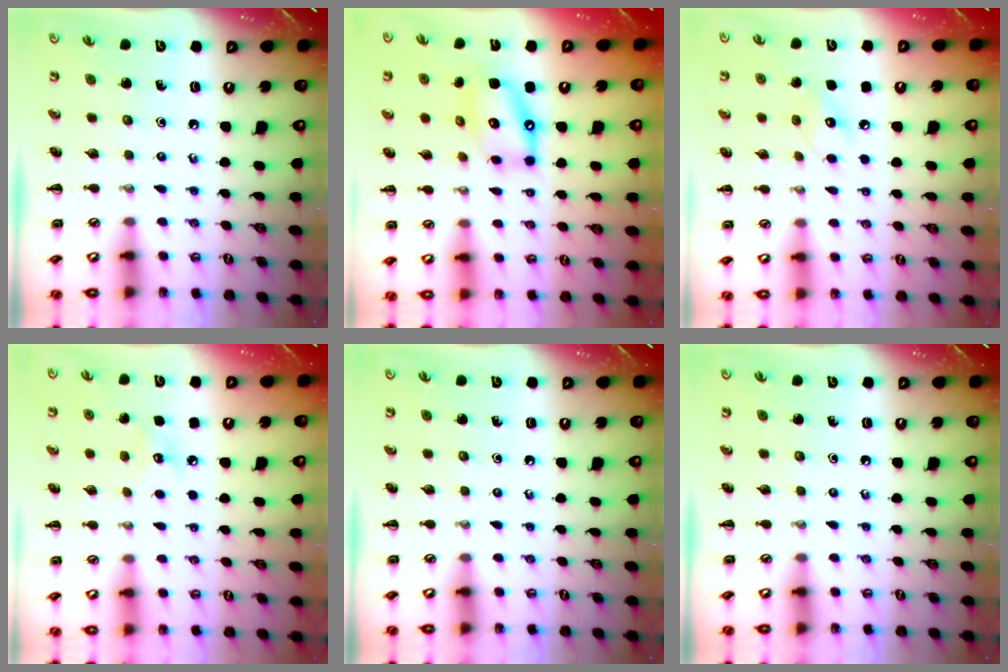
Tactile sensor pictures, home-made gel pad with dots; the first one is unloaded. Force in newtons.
{"total": 13.2, "press": 12.9, "slide": 2.9}
{"total": 6.5, "press": 6.3, "slide": 1.3}
{"total": 5.3, "press": 5.1, "slide": 1.3}
{"total": 0.0}
{"total": 0.0}